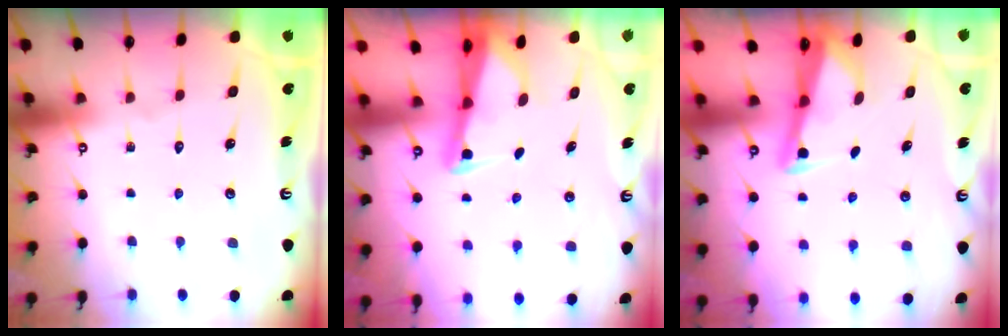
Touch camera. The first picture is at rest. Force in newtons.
{"total": 2.6, "press": 2.6, "slide": 0.3}
{"total": 2.3, "press": 2.3, "slide": 0.2}